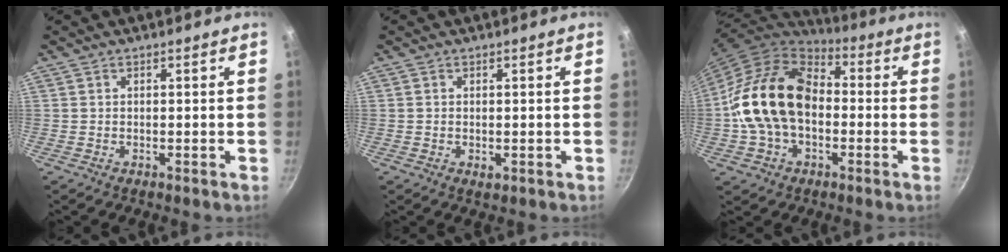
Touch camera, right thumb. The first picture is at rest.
{"total": 1.1, "force": [-0.2, 0.7, 0.9], "torque": [-0.013, -0.002, -0.002]}
{"total": 19.7, "force": [-1.2, 13.7, 14.1], "torque": [-0.236, 0.044, -0.034]}